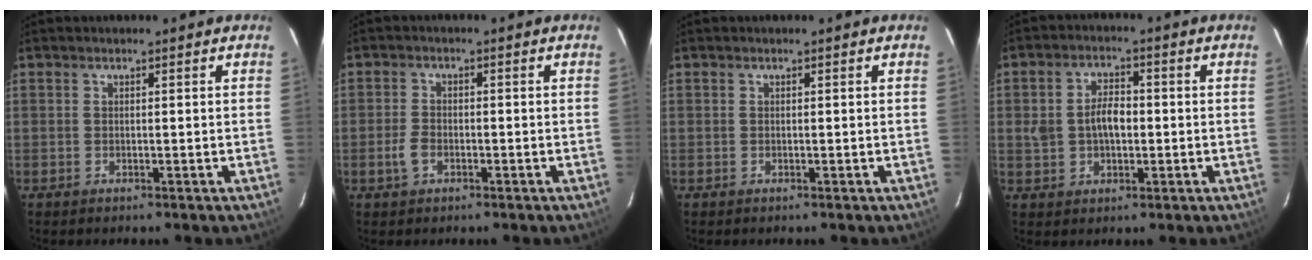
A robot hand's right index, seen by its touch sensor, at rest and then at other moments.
{"total": 3.3, "force": [-1.4, 2.1, 2.0], "torque": [-0.050, 0.003, -0.027]}
{"total": 0.0}
{"total": 5.9, "force": [-0.2, 3.9, 4.5], "torque": [-0.088, 0.013, 0.003]}